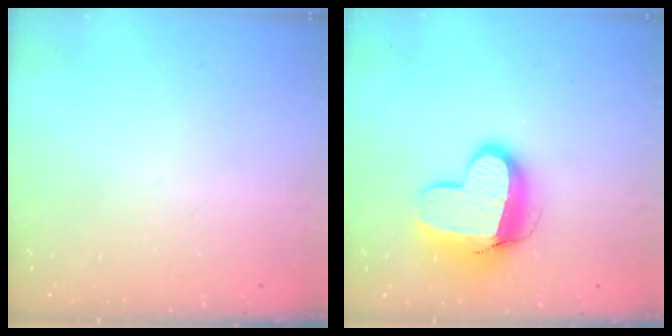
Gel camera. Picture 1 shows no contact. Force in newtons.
{"total": 13.4, "press": 13.3, "slide": 1.3}